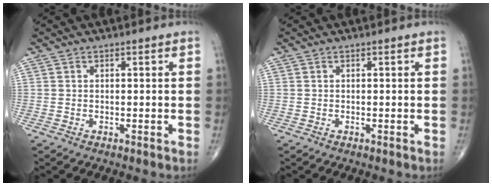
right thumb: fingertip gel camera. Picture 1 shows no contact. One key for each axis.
{"total": 0.0}